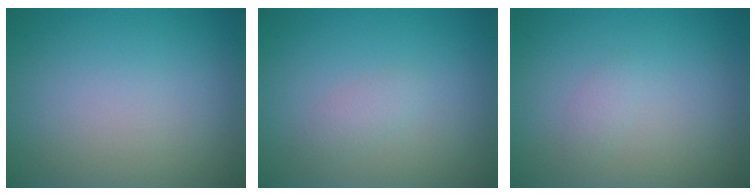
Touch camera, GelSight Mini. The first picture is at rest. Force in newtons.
{"total": 1.1, "press": 1.1, "slide": 0.0}
{"total": 0.7, "press": 0.7, "slide": 0.0}